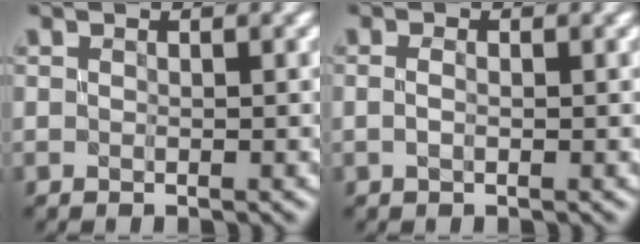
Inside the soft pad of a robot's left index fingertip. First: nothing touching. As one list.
[{"total": 0.8, "force": [-0.2, 0.4, 0.7], "torque": [-0.023, 0.001, -0.006]}]